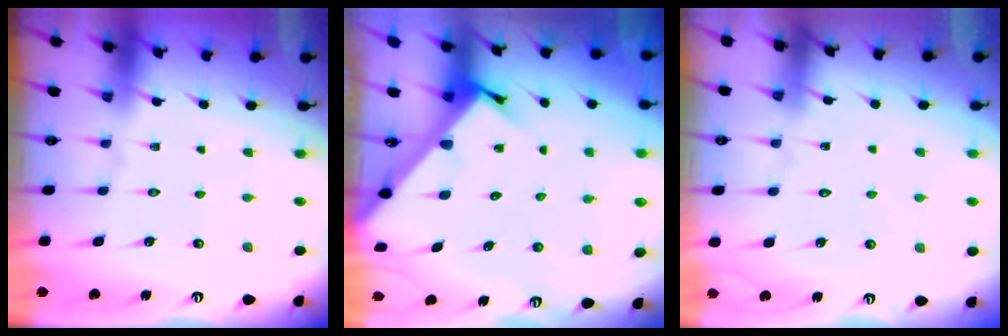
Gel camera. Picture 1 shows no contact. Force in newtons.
{"total": 3.8, "press": 3.8, "slide": 0.2}
{"total": 4.8, "press": 4.8, "slide": 0.3}